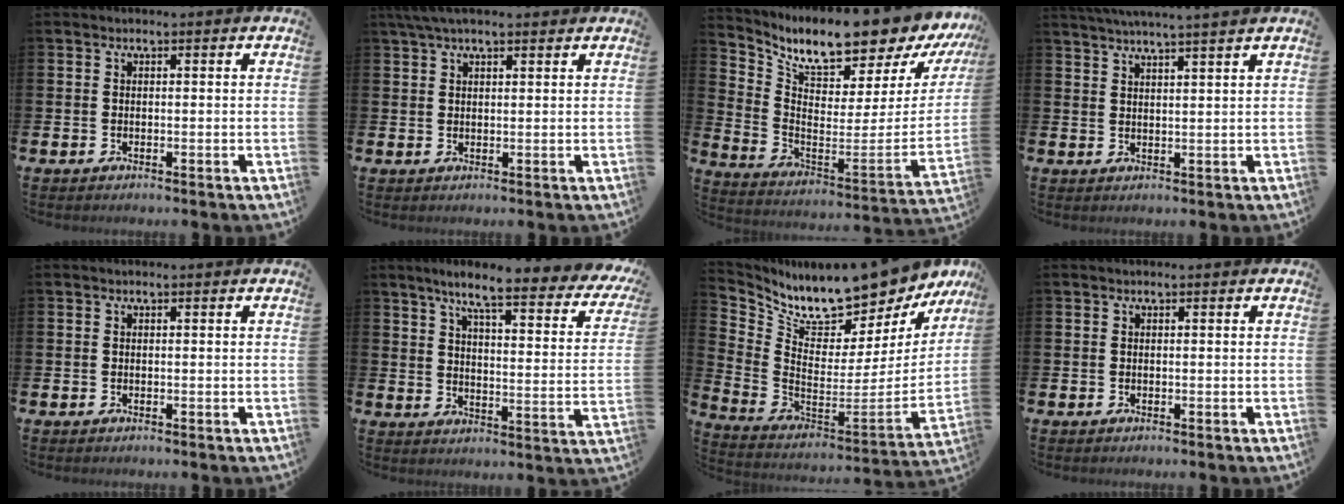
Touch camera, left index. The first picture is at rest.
{"total": 3.8, "force": [3.0, 1.0, 2.0], "torque": [-0.039, -0.003, 0.054]}
{"total": 8.4, "force": [7.7, 1.4, 3.0], "torque": [-0.076, -0.086, 0.120]}
{"total": 3.4, "force": [3.2, -1.0, 0.4], "torque": [-0.015, -0.014, 0.058]}
{"total": 0.0}
{"total": 7.6, "force": [6.0, 1.1, 4.5], "torque": [-0.088, -0.052, 0.089]}
{"total": 10.8, "force": [10.2, 2.0, 2.9], "torque": [-0.084, -0.091, 0.170]}
{"total": 0.0}